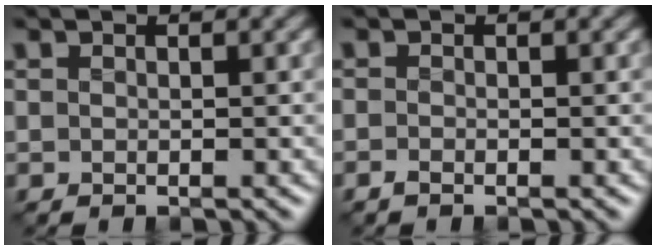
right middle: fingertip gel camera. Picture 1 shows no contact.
{"total": 1.0, "force": [-0.8, 0.4, 0.4], "torque": [-0.007, -0.005, -0.019]}